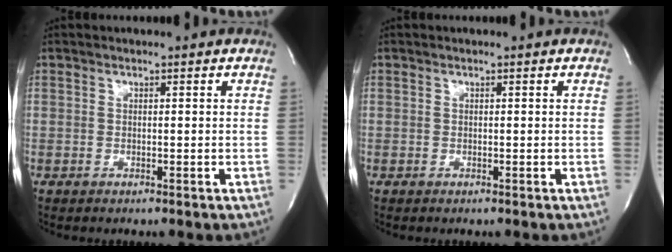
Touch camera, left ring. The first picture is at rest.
{"total": 0.0}